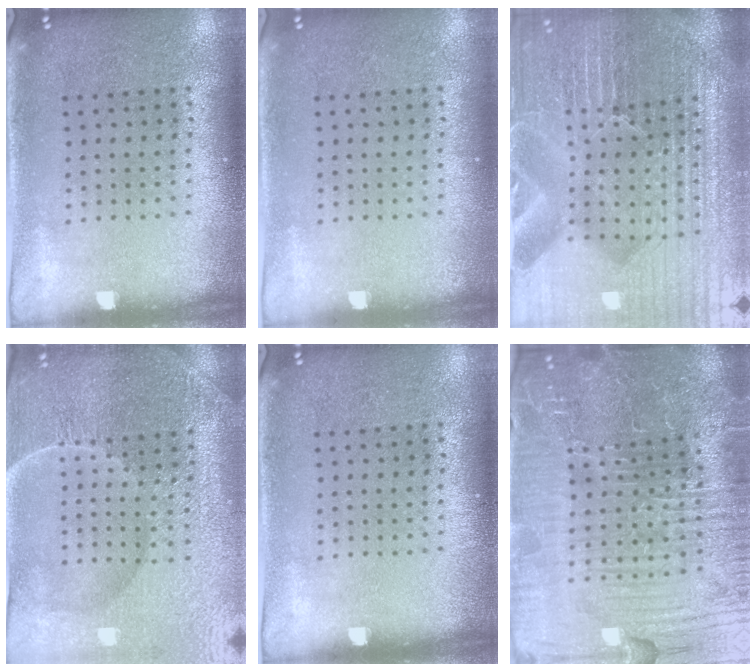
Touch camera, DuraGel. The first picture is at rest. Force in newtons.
{"total": 0.0}
{"total": 6.7, "press": 5.8, "slide": 3.3}
{"total": 5.2, "press": 4.9, "slide": 1.7}
{"total": 0.0}
{"total": 6.8, "press": 6.3, "slide": 2.7}